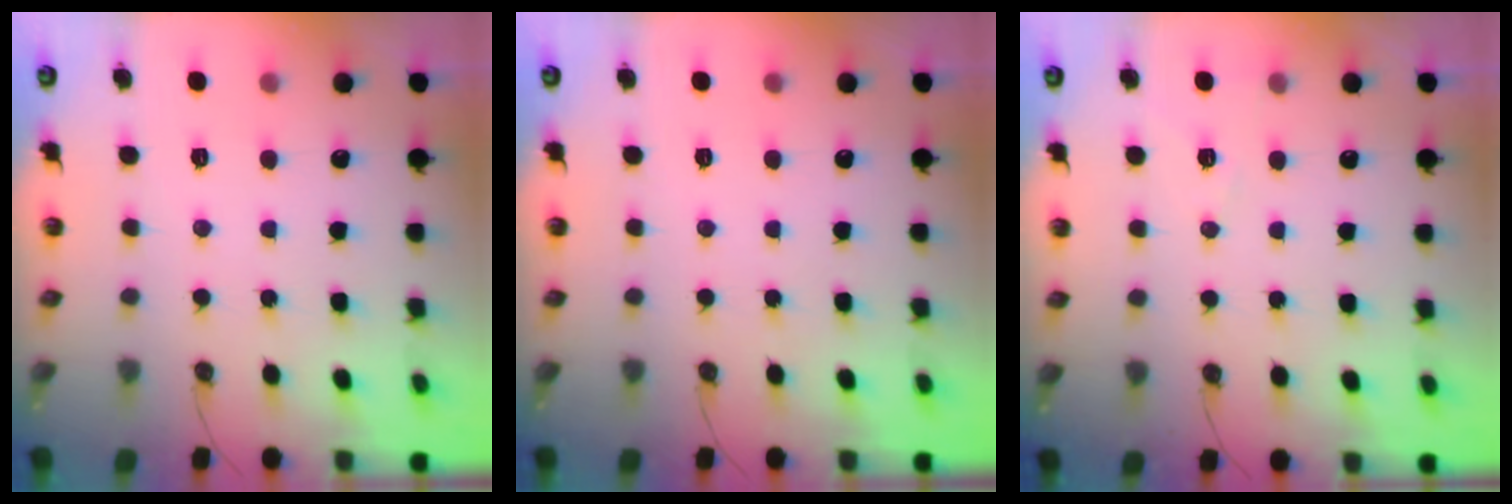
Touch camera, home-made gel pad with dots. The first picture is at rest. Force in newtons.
{"total": 0.0}
{"total": 7.3, "press": 5.7, "slide": 4.5}